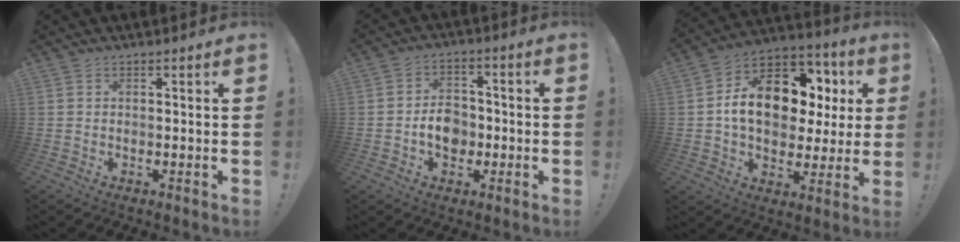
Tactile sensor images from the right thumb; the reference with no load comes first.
{"total": 8.2, "force": [-1.9, 6.6, 4.6], "torque": [-0.073, 0.015, -0.033]}
{"total": 17.8, "force": [3.1, 12.3, 12.4], "torque": [-0.174, -0.002, 0.066]}